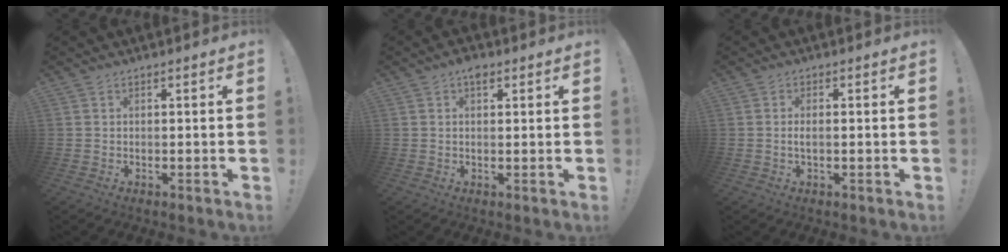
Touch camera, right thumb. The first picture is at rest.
{"total": 3.3, "force": [1.7, 1.8, 2.2], "torque": [-0.030, -0.001, 0.026]}
{"total": 1.5, "force": [-0.2, 0.5, 1.4], "torque": [-0.026, 0.002, -0.005]}